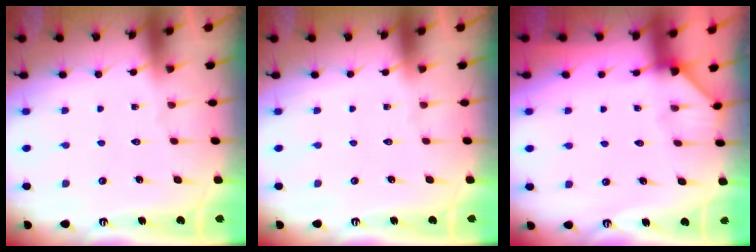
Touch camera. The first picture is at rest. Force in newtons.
{"total": 0.0}
{"total": 2.0, "press": 2.0, "slide": 0.1}